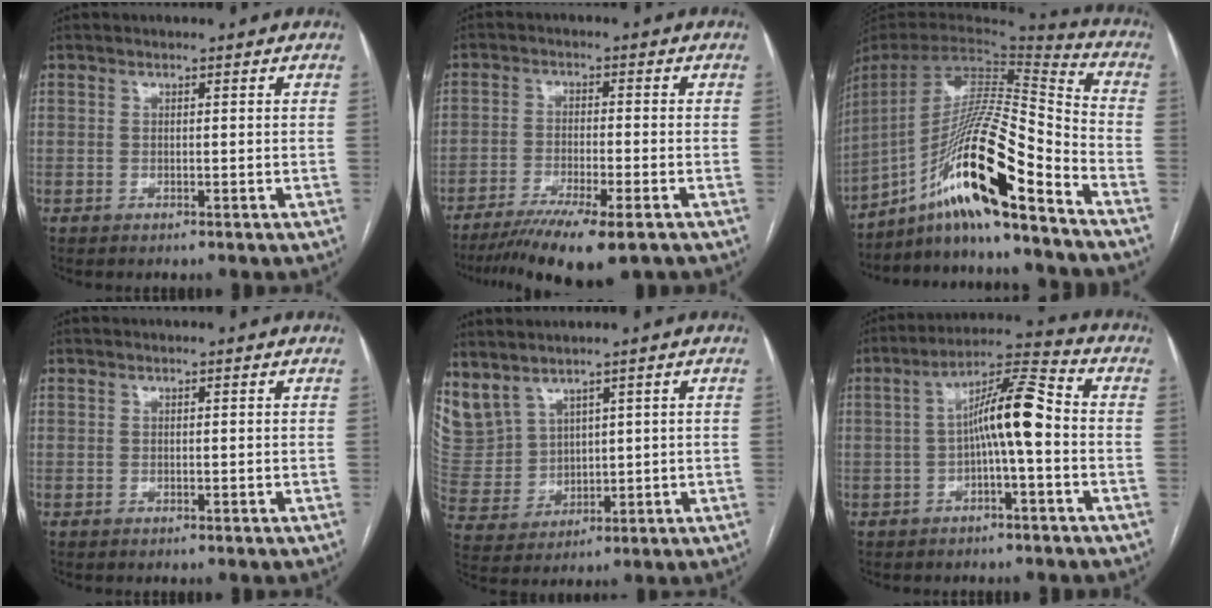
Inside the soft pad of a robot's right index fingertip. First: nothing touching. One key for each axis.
{"total": 12.0, "fx": -8.7, "fy": 1.2, "fz": 8.2, "tx": -0.130, "ty": -0.029, "tz": -0.139}
{"total": 21.0, "fx": -13.3, "fy": 0.6, "fz": 16.2, "tx": -0.306, "ty": 0.001, "tz": -0.244}
{"total": 0.0}
{"total": 9.4, "fx": 6.9, "fy": 5.7, "fz": 3.0, "tx": -0.088, "ty": 0.016, "tz": 0.171}
{"total": 9.2, "fx": -0.9, "fy": 1.0, "fz": 9.1, "tx": -0.157, "ty": 0.032, "tz": -0.020}